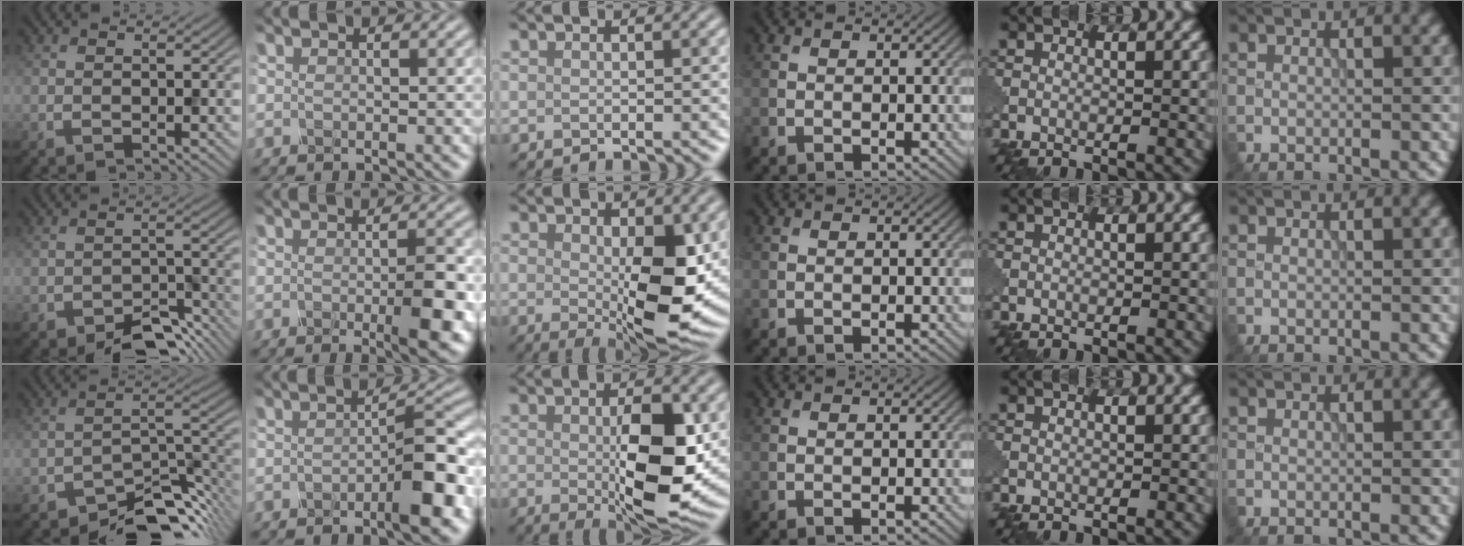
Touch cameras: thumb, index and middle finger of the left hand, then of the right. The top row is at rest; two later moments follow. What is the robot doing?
{"motion": "press", "object": "mechanical pencil"}